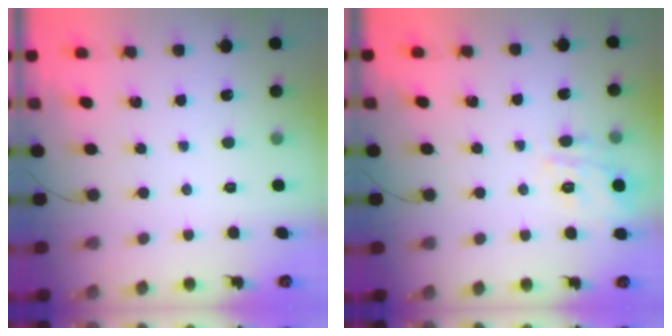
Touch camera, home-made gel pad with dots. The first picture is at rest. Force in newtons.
{"total": 5.1, "press": 5.0, "slide": 0.8}